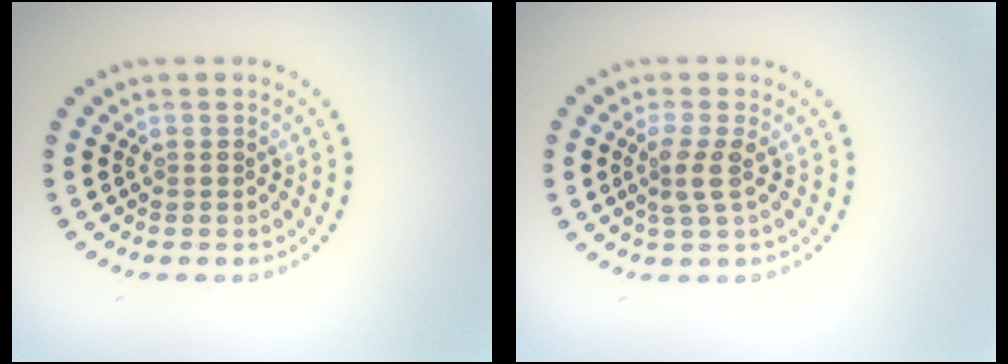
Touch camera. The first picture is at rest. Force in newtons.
{"total": 2.1, "press": 1.6, "slide": 1.5}